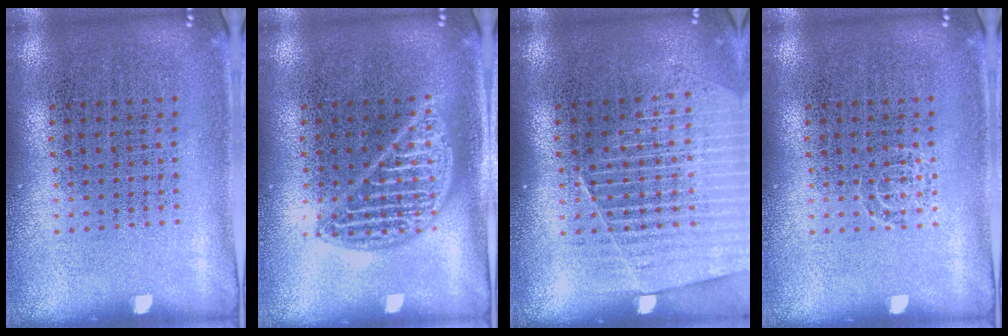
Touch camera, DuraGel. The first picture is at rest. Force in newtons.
{"total": 2.2, "press": 2.1, "slide": 0.3}
{"total": 1.3, "press": 1.3, "slide": 0.3}
{"total": 0.8, "press": 0.8, "slide": 0.1}